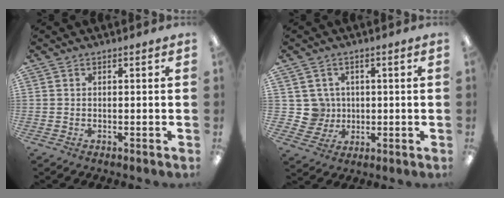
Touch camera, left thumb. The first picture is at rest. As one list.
[{"total": 6.6, "force": [1.5, 6.5, 0.4], "torque": [-0.018, -0.001, 0.032]}]